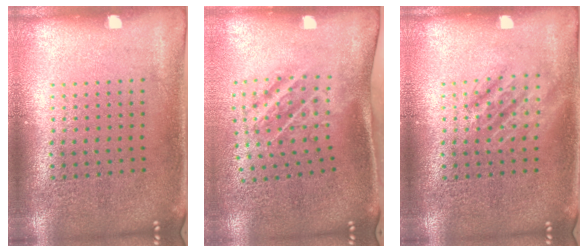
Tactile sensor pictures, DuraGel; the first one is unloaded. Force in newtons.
{"total": 1.9, "press": 1.1, "slide": 1.6}
{"total": 2.1, "press": 2.1, "slide": 0.2}